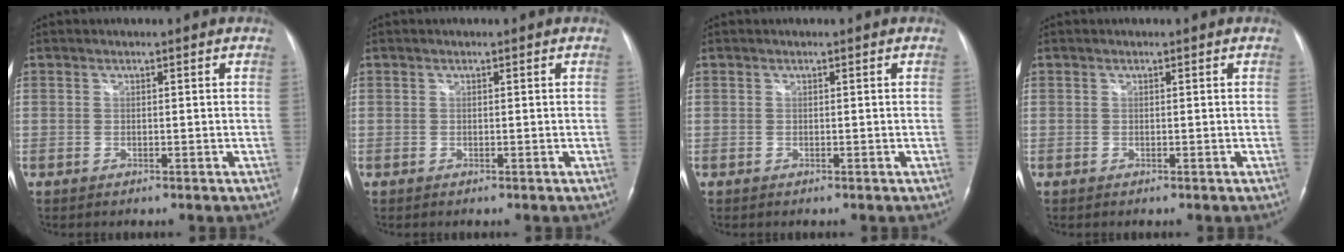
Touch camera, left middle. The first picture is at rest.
{"total": 0.0}
{"total": 0.0}
{"total": 0.0}